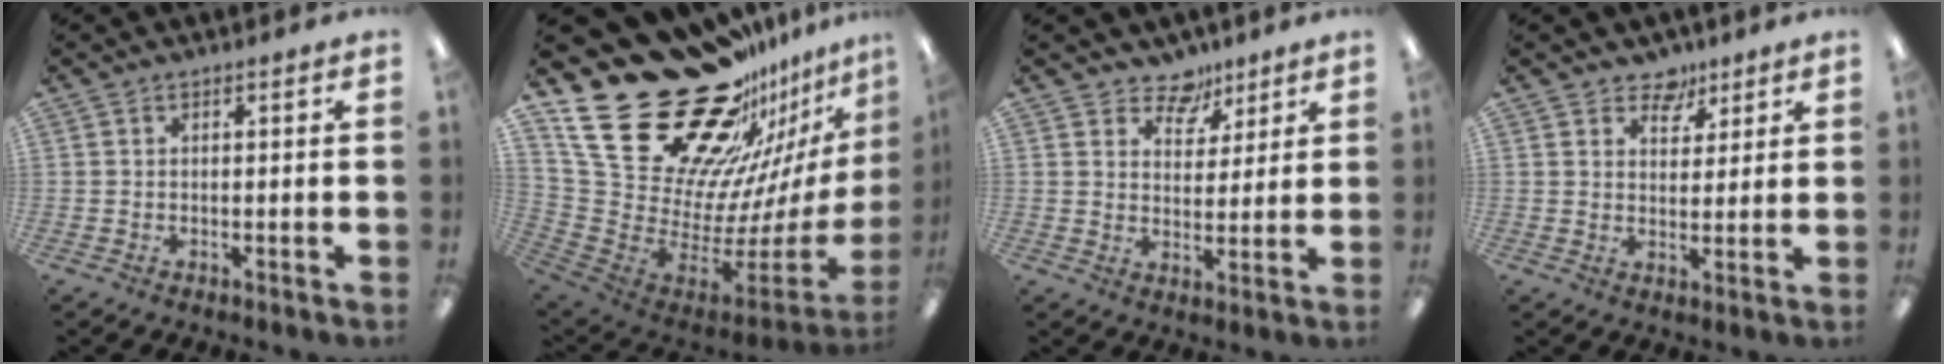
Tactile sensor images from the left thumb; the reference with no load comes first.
{"total": 34.9, "force": [22.5, 18.6, 19.2], "torque": [-0.284, -0.185, 0.468]}
{"total": 7.3, "force": [5.5, 4.5, 1.5], "torque": [-0.015, -0.037, 0.098]}
{"total": 6.3, "force": [4.5, 4.2, 1.4], "torque": [-0.015, -0.024, 0.080]}